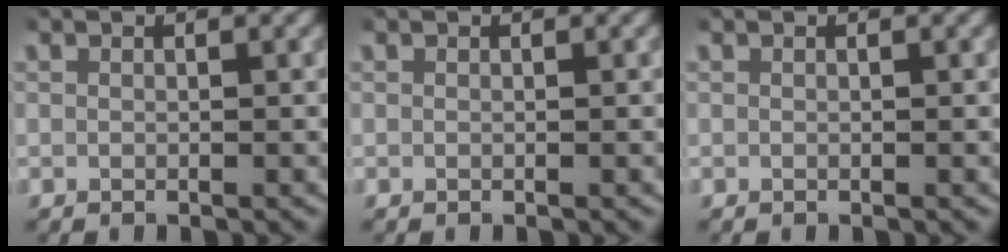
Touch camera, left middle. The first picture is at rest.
{"total": 0.0}
{"total": 0.0}